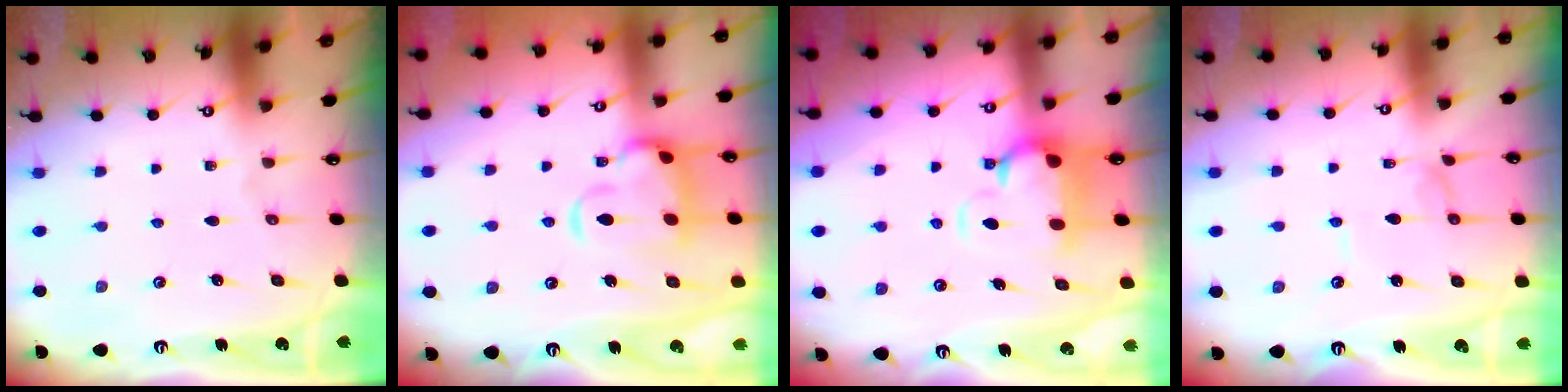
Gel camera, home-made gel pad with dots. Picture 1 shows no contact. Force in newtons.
{"total": 7.0, "press": 6.8, "slide": 1.7}
{"total": 2.7, "press": 1.9, "slide": 1.9}
{"total": 1.3, "press": 1.3, "slide": 0.0}